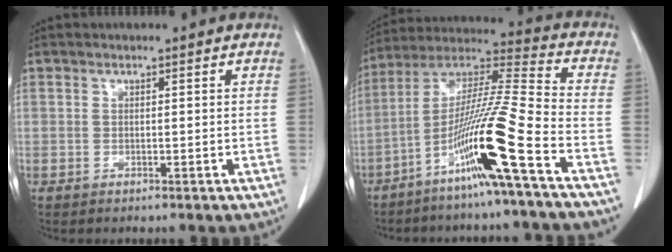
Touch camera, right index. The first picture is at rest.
{"total": 16.0, "force": [-7.6, -1.9, 13.9], "torque": [-0.273, -0.016, -0.147]}